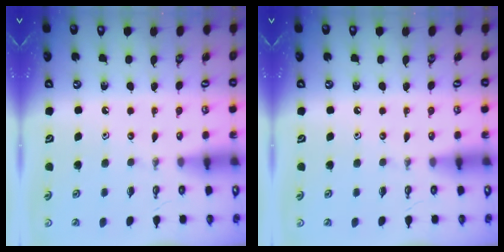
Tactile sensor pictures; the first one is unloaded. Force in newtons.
{"total": 0.0}